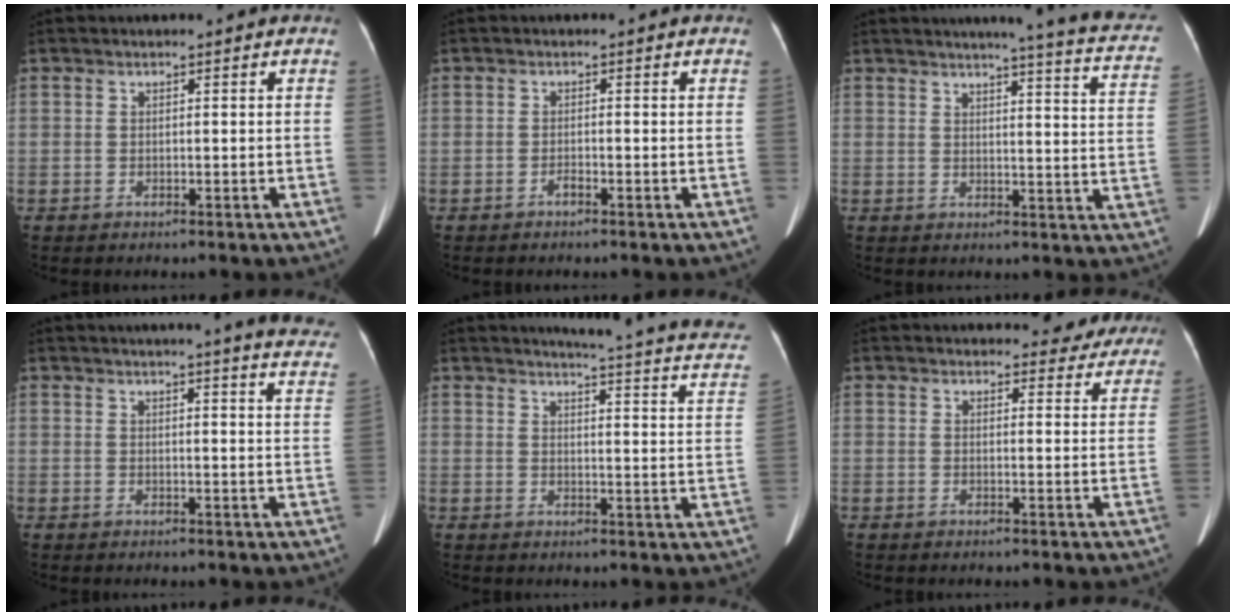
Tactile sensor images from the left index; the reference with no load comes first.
{"total": 0.7, "force": [-0.6, 0.0, 0.2], "torque": [-0.007, -0.002, -0.009]}
{"total": 15.4, "force": [13.1, 0.5, 8.1], "torque": [-0.097, -0.048, 0.128]}
{"total": 14.7, "force": [13.5, 0.1, 5.7], "torque": [-0.056, -0.064, 0.132]}
{"total": 16.9, "force": [14.9, 1.8, 7.8], "torque": [-0.087, -0.052, 0.147]}
{"total": 6.0, "force": [5.6, 2.2, 0.3], "torque": [0.017, -0.010, 0.047]}